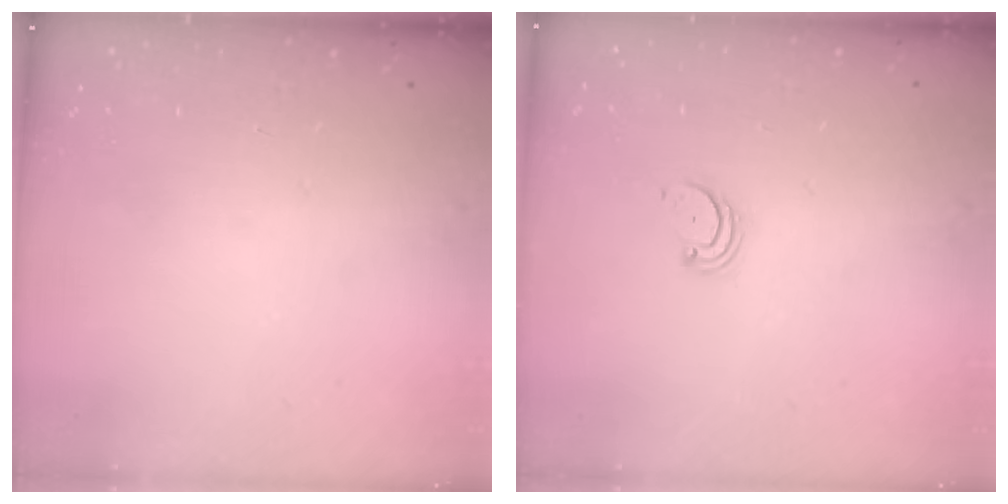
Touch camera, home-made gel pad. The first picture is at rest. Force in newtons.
{"total": 2.2, "press": 2.2, "slide": 0.2}